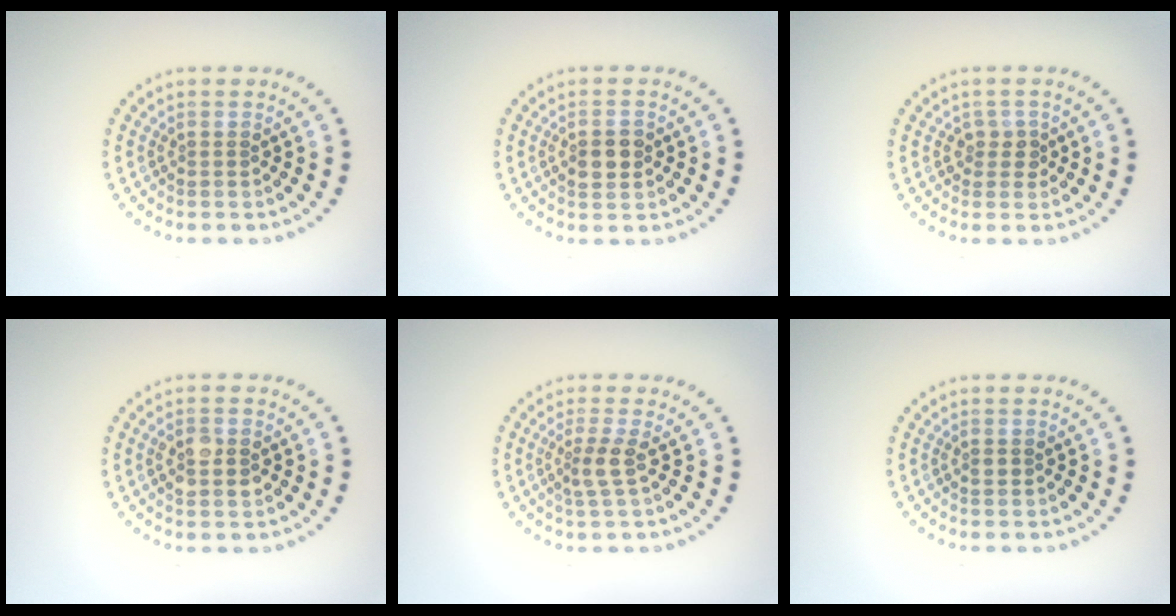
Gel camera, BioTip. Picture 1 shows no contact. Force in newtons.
{"total": 2.8, "press": 2.8, "slide": 0.0}
{"total": 1.5, "press": 1.2, "slide": 0.9}
{"total": 2.6, "press": 2.6, "slide": 0.2}
{"total": 2.0, "press": 1.6, "slide": 1.2}
{"total": 0.7, "press": 0.7, "slide": 0.1}